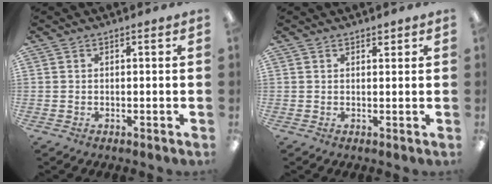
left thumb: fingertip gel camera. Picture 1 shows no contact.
{"total": 1.4, "force": [1.1, 0.6, 0.4], "torque": [-0.001, -0.004, 0.019]}